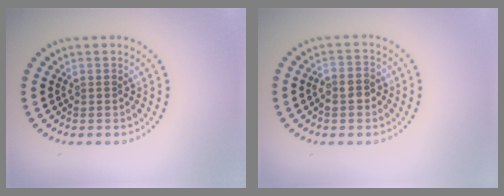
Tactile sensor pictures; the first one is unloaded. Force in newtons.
{"total": 2.2, "press": 2.1, "slide": 0.8}